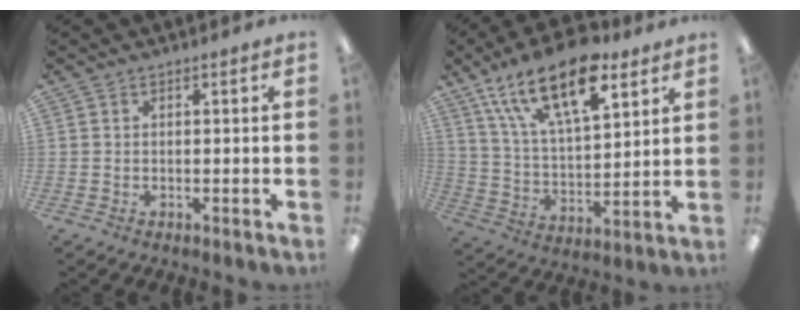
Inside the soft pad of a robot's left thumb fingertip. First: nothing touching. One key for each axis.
{"total": 20.4, "fx": 12.6, "fy": 8.9, "fz": 13.3, "tx": -0.226, "ty": -0.052, "tz": 0.217}